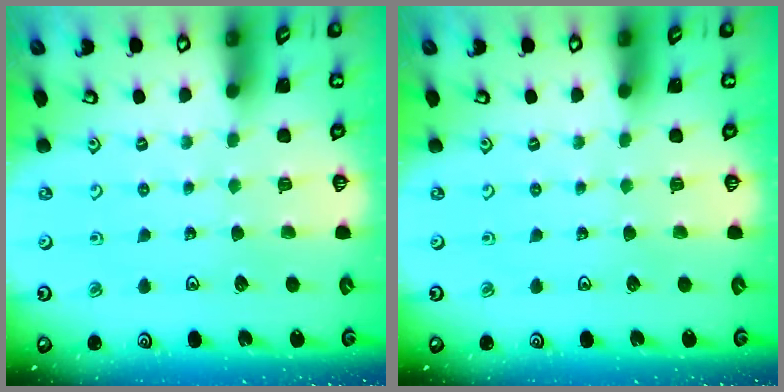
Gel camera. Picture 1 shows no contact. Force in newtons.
{"total": 0.0}